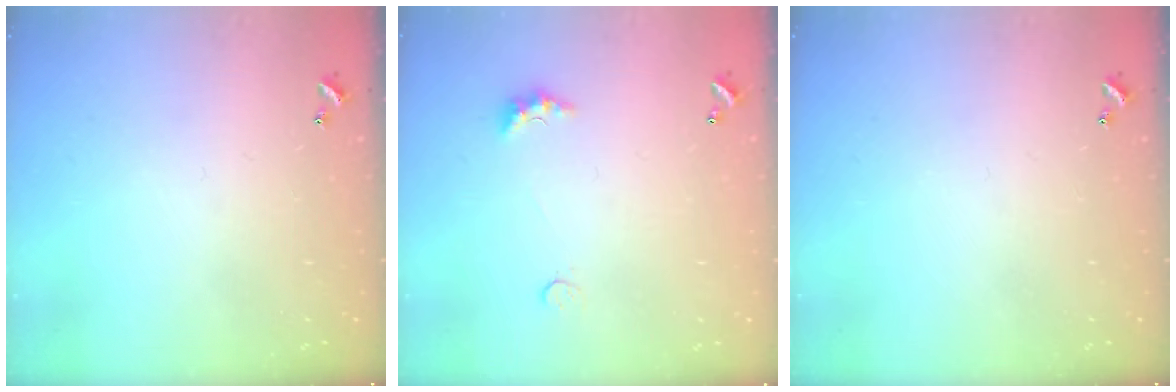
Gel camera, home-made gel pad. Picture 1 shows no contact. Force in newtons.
{"total": 2.6, "press": 2.5, "slide": 0.7}
{"total": 0.0}